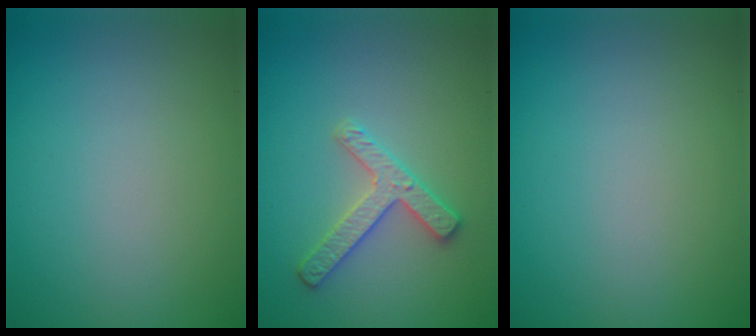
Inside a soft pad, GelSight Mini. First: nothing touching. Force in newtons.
{"total": 2.7, "press": 2.7, "slide": 0.3}
{"total": 0.0}